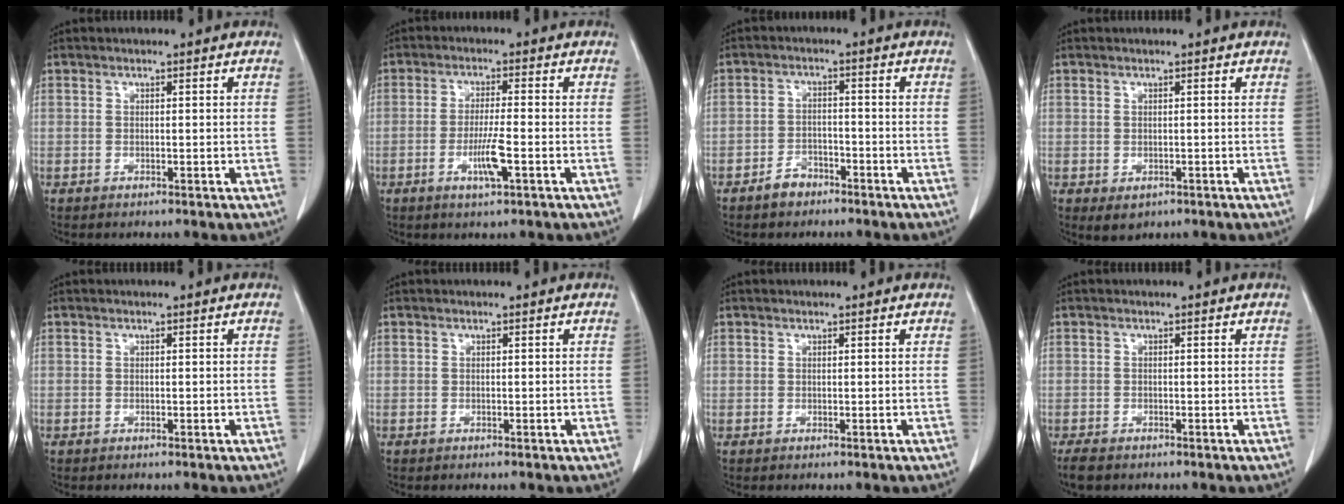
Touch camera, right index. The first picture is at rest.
{"total": 5.1, "force": [-1.9, 0.1, 4.8], "torque": [-0.093, -0.008, -0.033]}
{"total": 3.4, "force": [-2.7, 1.8, 1.0], "torque": [-0.018, 0.008, -0.041]}
{"total": 2.0, "force": [-0.8, 1.5, 1.0], "torque": [-0.013, -0.001, 0.000]}
{"total": 0.0}
{"total": 0.0}
{"total": 0.0}
{"total": 2.4, "force": [-1.9, 1.1, 0.9], "torque": [-0.018, -0.001, -0.026]}